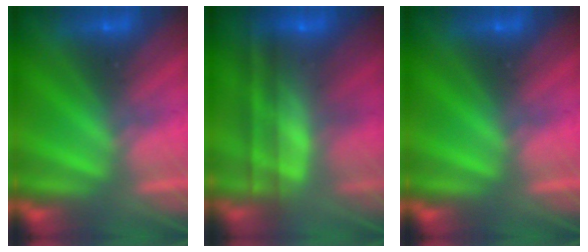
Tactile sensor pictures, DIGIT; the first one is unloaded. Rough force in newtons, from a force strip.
{"total": 7.8}
{"total": 0.0}